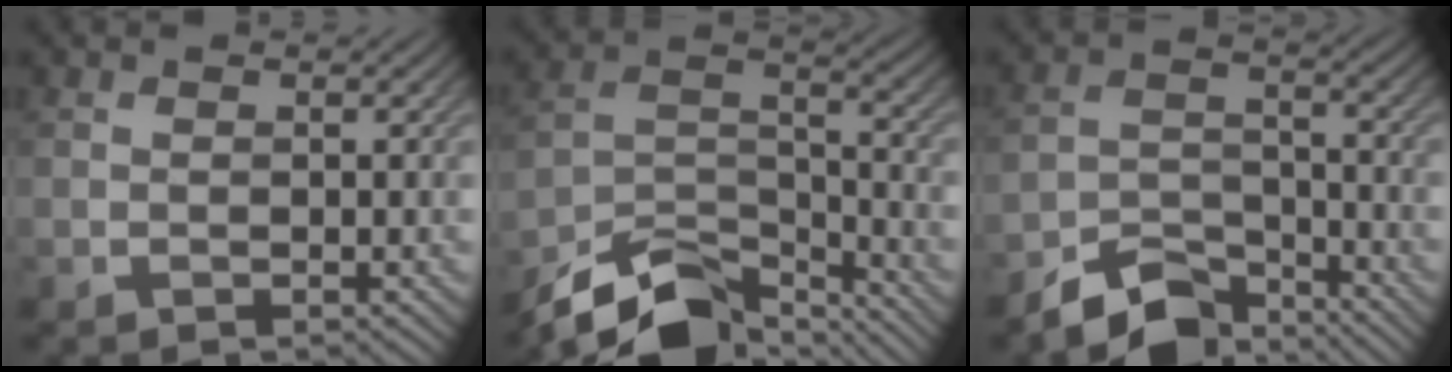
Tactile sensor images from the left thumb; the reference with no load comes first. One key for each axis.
{"total": 12.2, "fx": -10.0, "fy": 4.1, "fz": 5.8, "tx": -0.112, "ty": -0.007, "tz": -0.183}
{"total": 6.7, "fx": -5.8, "fy": 2.3, "fz": 2.5, "tx": -0.049, "ty": -0.005, "tz": -0.116}